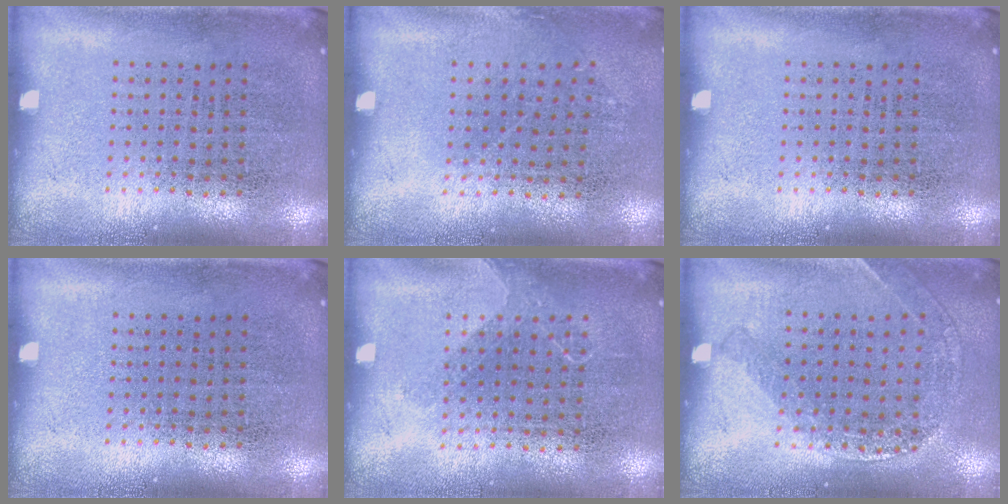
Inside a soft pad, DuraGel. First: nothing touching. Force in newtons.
{"total": 0.8, "press": 0.6, "slide": 0.5}
{"total": 0.0}
{"total": 0.0}
{"total": 1.1, "press": 0.8, "slide": 0.7}
{"total": 1.2, "press": 1.2, "slide": 0.1}